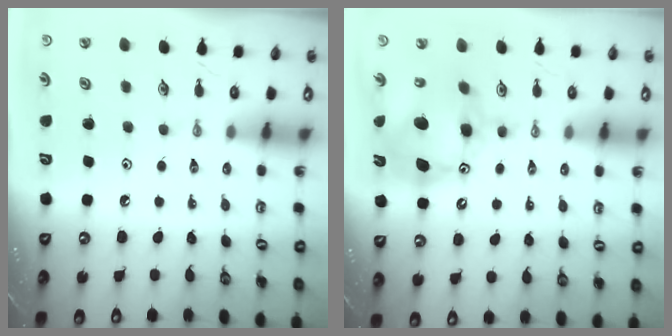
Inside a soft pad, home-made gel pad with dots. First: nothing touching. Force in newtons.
{"total": 13.4, "press": 13.3, "slide": 1.2}